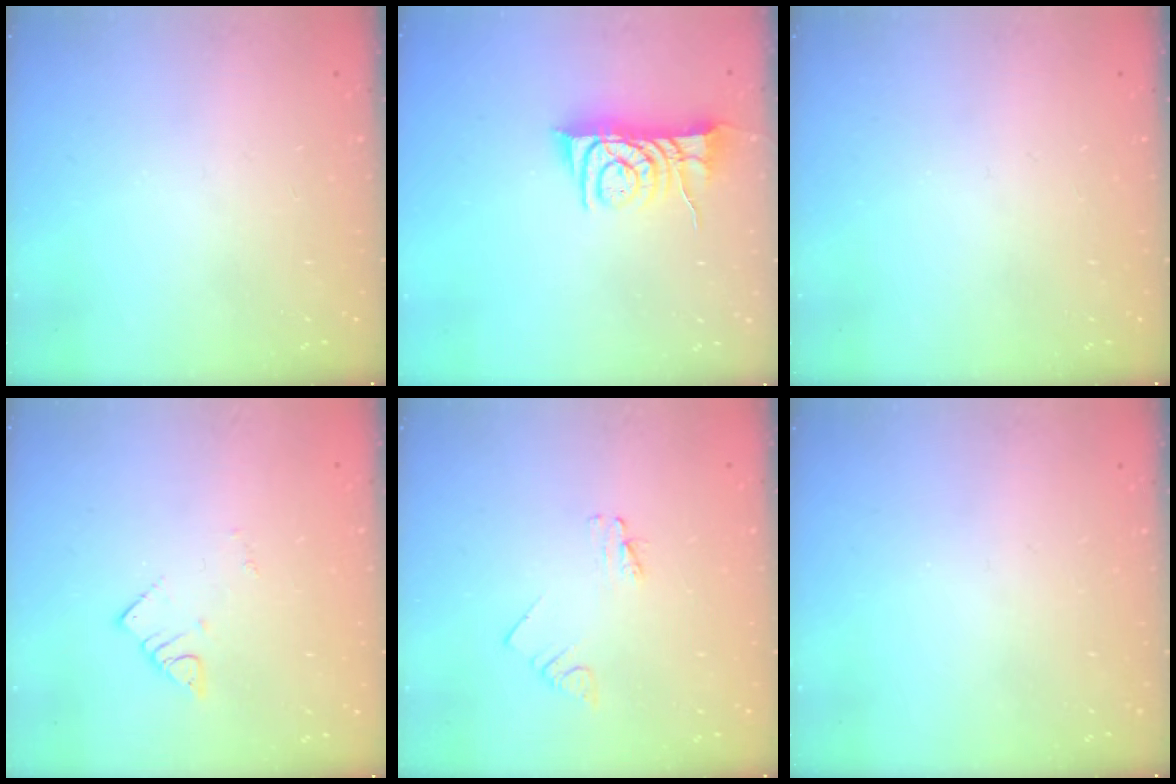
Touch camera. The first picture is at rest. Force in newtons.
{"total": 9.1, "press": 9.1, "slide": 0.5}
{"total": 0.0}
{"total": 2.6, "press": 2.6, "slide": 0.1}
{"total": 1.6, "press": 1.6, "slide": 0.2}
{"total": 0.0}